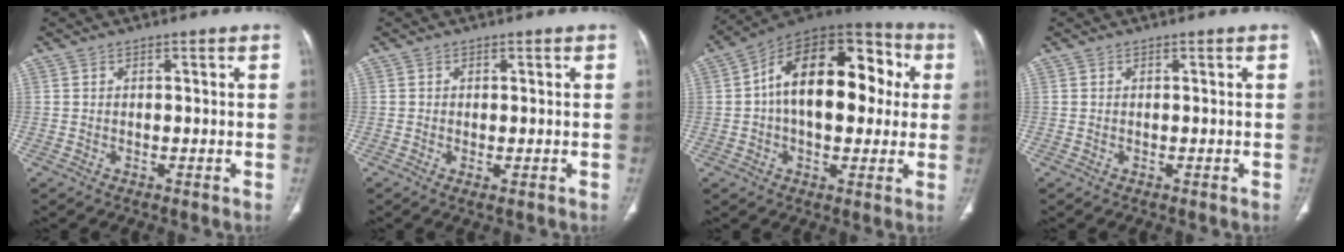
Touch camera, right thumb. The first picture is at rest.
{"total": 1.1, "force": [-0.4, 0.4, 1.0], "torque": [-0.024, -0.005, -0.006]}
{"total": 22.1, "force": [2.6, 12.9, 17.8], "torque": [-0.242, 0.040, 0.029]}
{"total": 0.0}